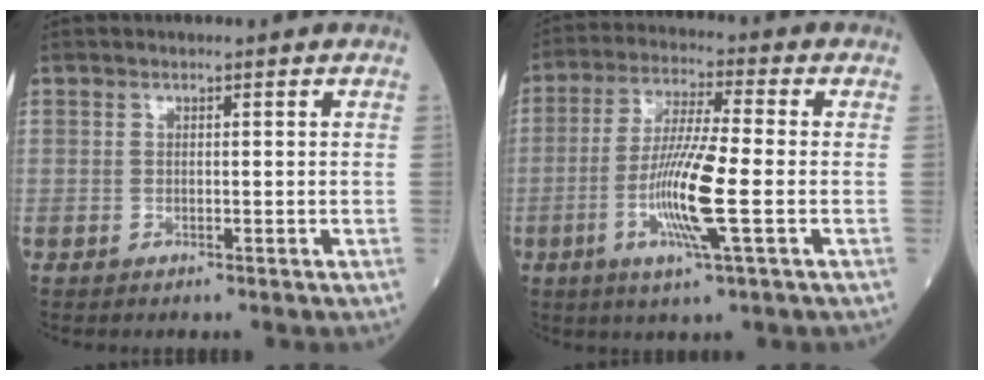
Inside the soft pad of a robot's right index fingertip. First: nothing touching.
{"total": 10.9, "force": [-2.7, 0.0, 10.6], "torque": [-0.208, -0.011, -0.057]}